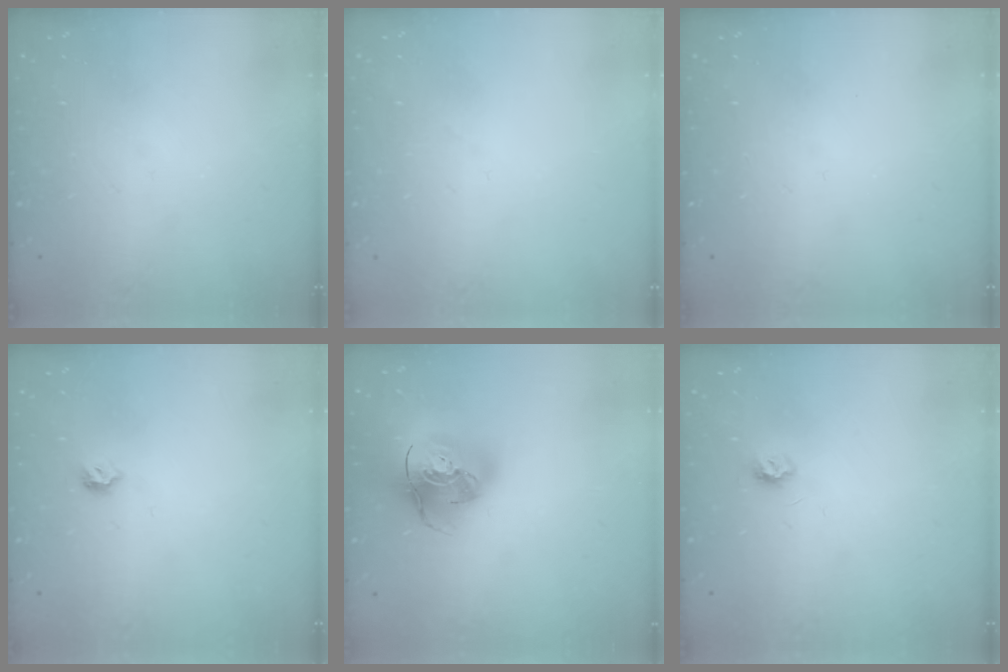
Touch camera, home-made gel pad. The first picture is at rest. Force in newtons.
{"total": 1.1, "press": 1.1, "slide": 0.1}
{"total": 0.0}
{"total": 4.8, "press": 4.7, "slide": 1.0}
{"total": 17.7, "press": 17.5, "slide": 2.5}
{"total": 4.6, "press": 4.6, "slide": 0.5}